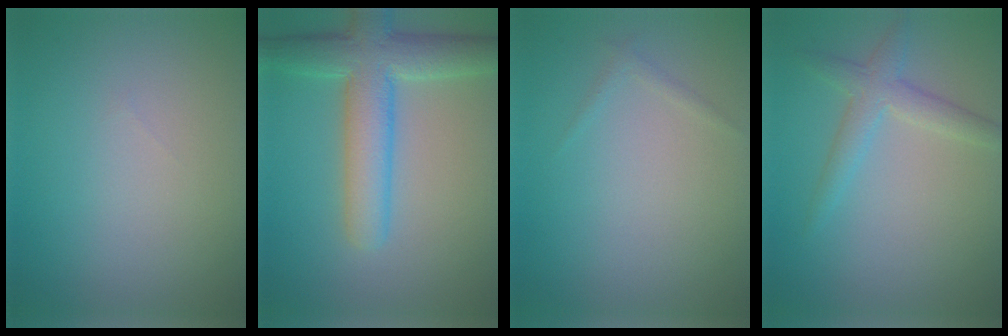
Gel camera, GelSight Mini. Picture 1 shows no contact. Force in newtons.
{"total": 6.8, "press": 6.7, "slide": 0.3}
{"total": 0.6, "press": 0.6, "slide": 0.0}
{"total": 2.6, "press": 2.6, "slide": 0.1}